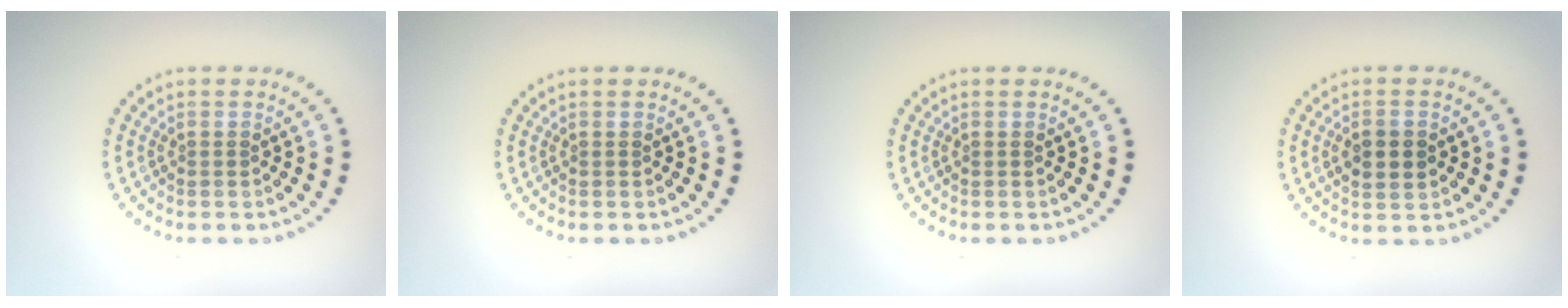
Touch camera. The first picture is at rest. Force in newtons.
{"total": 0.0}
{"total": 0.0}
{"total": 2.5, "press": 2.5, "slide": 0.1}